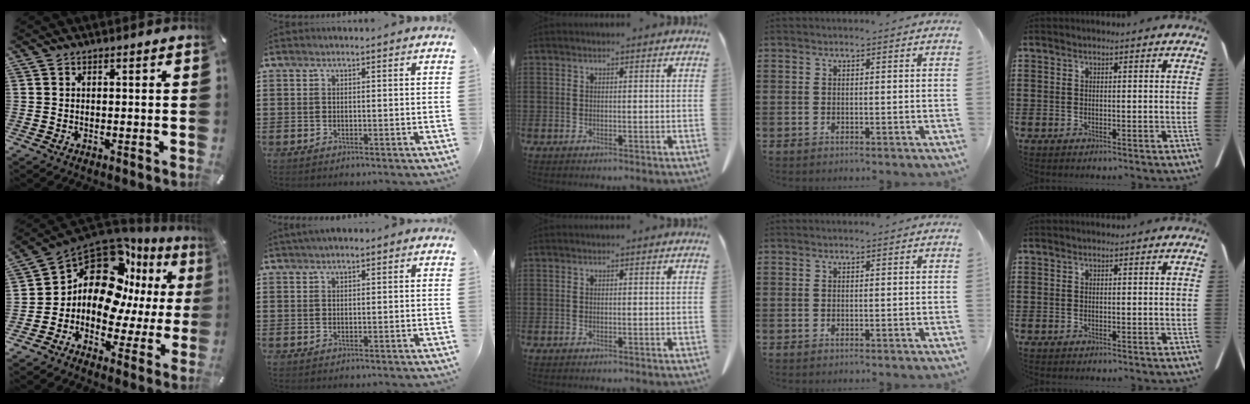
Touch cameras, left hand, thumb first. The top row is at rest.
{"thumb": {"total": 15.4, "force": [5.7, 10.8, 9.4], "torque": [-0.173, -0.064, 0.094]}, "index": {"total": 1.1, "force": [0.4, 0.5, 0.9], "torque": [-0.016, 0.005, 0.007]}}